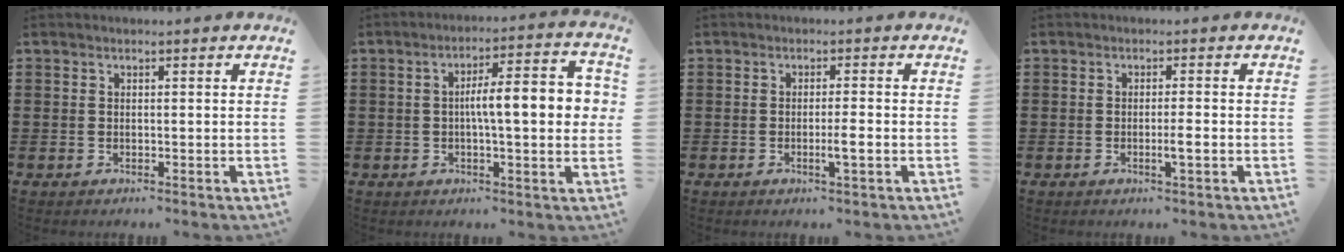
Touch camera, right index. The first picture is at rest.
{"total": 9.4, "force": [0.5, 2.1, 9.1], "torque": [-0.148, 0.004, 0.002]}
{"total": 2.8, "force": [-0.9, 0.0, 2.6], "torque": [-0.050, -0.006, -0.020]}
{"total": 2.3, "force": [-0.8, 0.0, 2.1], "torque": [-0.042, -0.005, -0.018]}